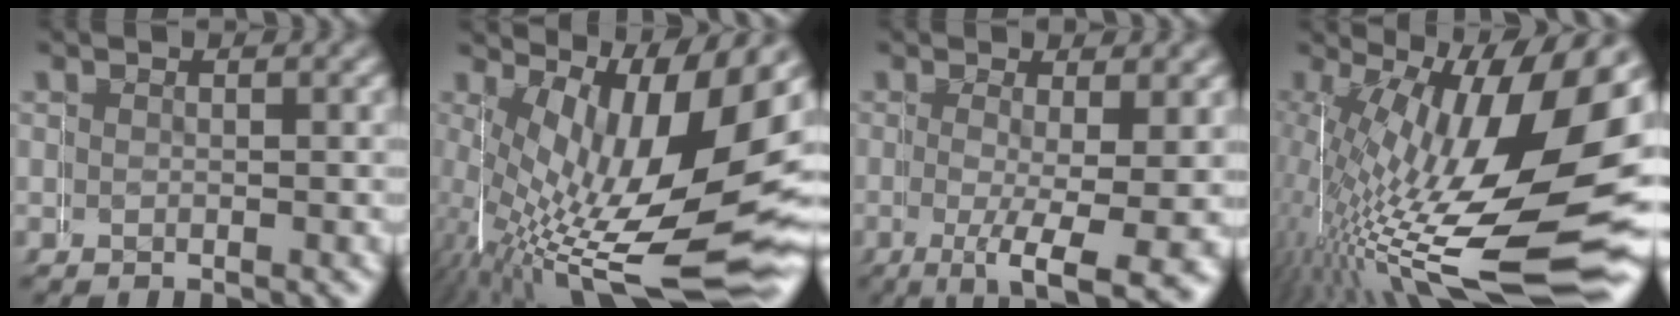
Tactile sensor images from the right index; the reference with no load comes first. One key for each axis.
{"total": 13.0, "fx": -1.1, "fy": 4.1, "fz": 12.3, "tx": -0.204, "ty": -0.038, "tz": 0.013}
{"total": 5.2, "fx": -2.5, "fy": 0.1, "fz": 4.5, "tx": -0.079, "ty": -0.028, "tz": -0.024}
{"total": 14.9, "fx": -2.3, "fy": 4.9, "fz": 13.8, "tx": -0.220, "ty": -0.032, "tz": -0.004}